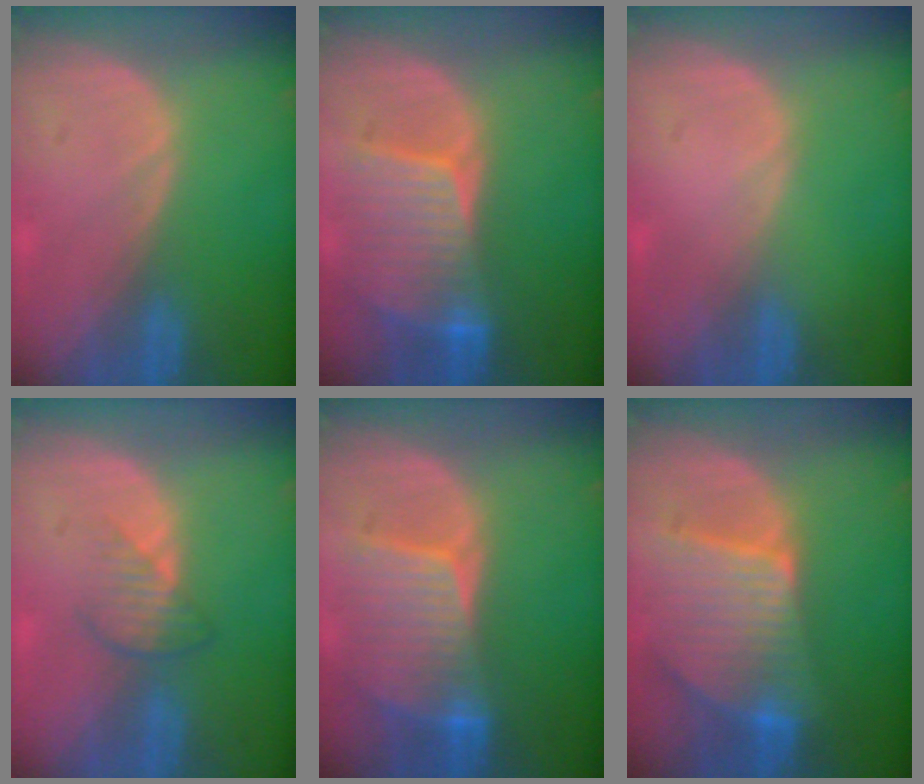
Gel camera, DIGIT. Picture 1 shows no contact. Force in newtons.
{"total": 8.4, "press": 7.6, "slide": 3.5}
{"total": 0.0}
{"total": 3.5, "press": 3.1, "slide": 1.6}
{"total": 8.4, "press": 7.6, "slide": 3.5}
{"total": 9.5, "press": 8.3, "slide": 4.6}